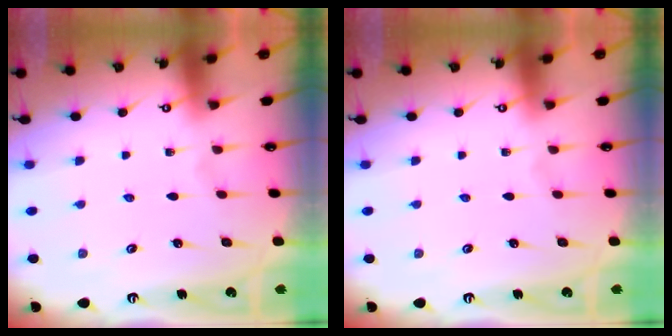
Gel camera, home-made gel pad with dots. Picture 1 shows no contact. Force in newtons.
{"total": 0.0}